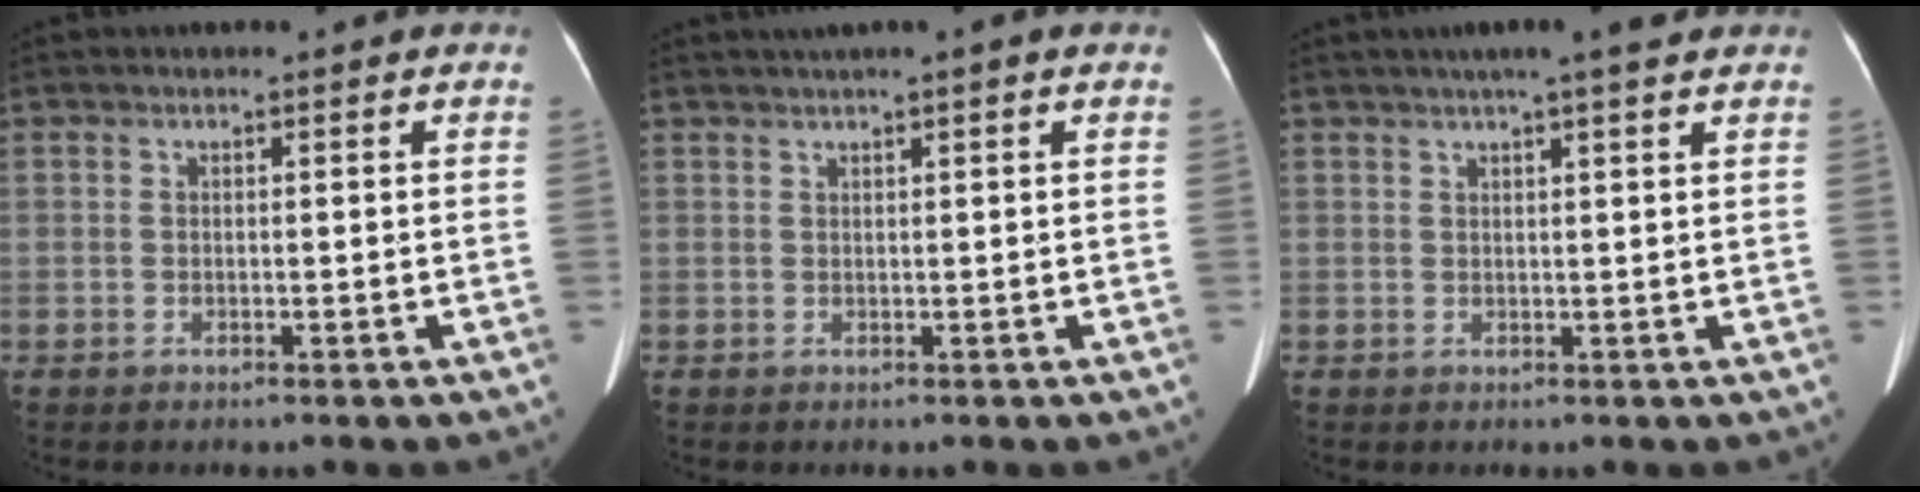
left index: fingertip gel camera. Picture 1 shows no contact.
{"total": 3.2, "force": [2.2, -0.2, 2.2], "torque": [-0.036, 0.025, 0.038]}
{"total": 7.2, "force": [5.8, 0.2, 4.3], "torque": [-0.061, 0.025, 0.073]}